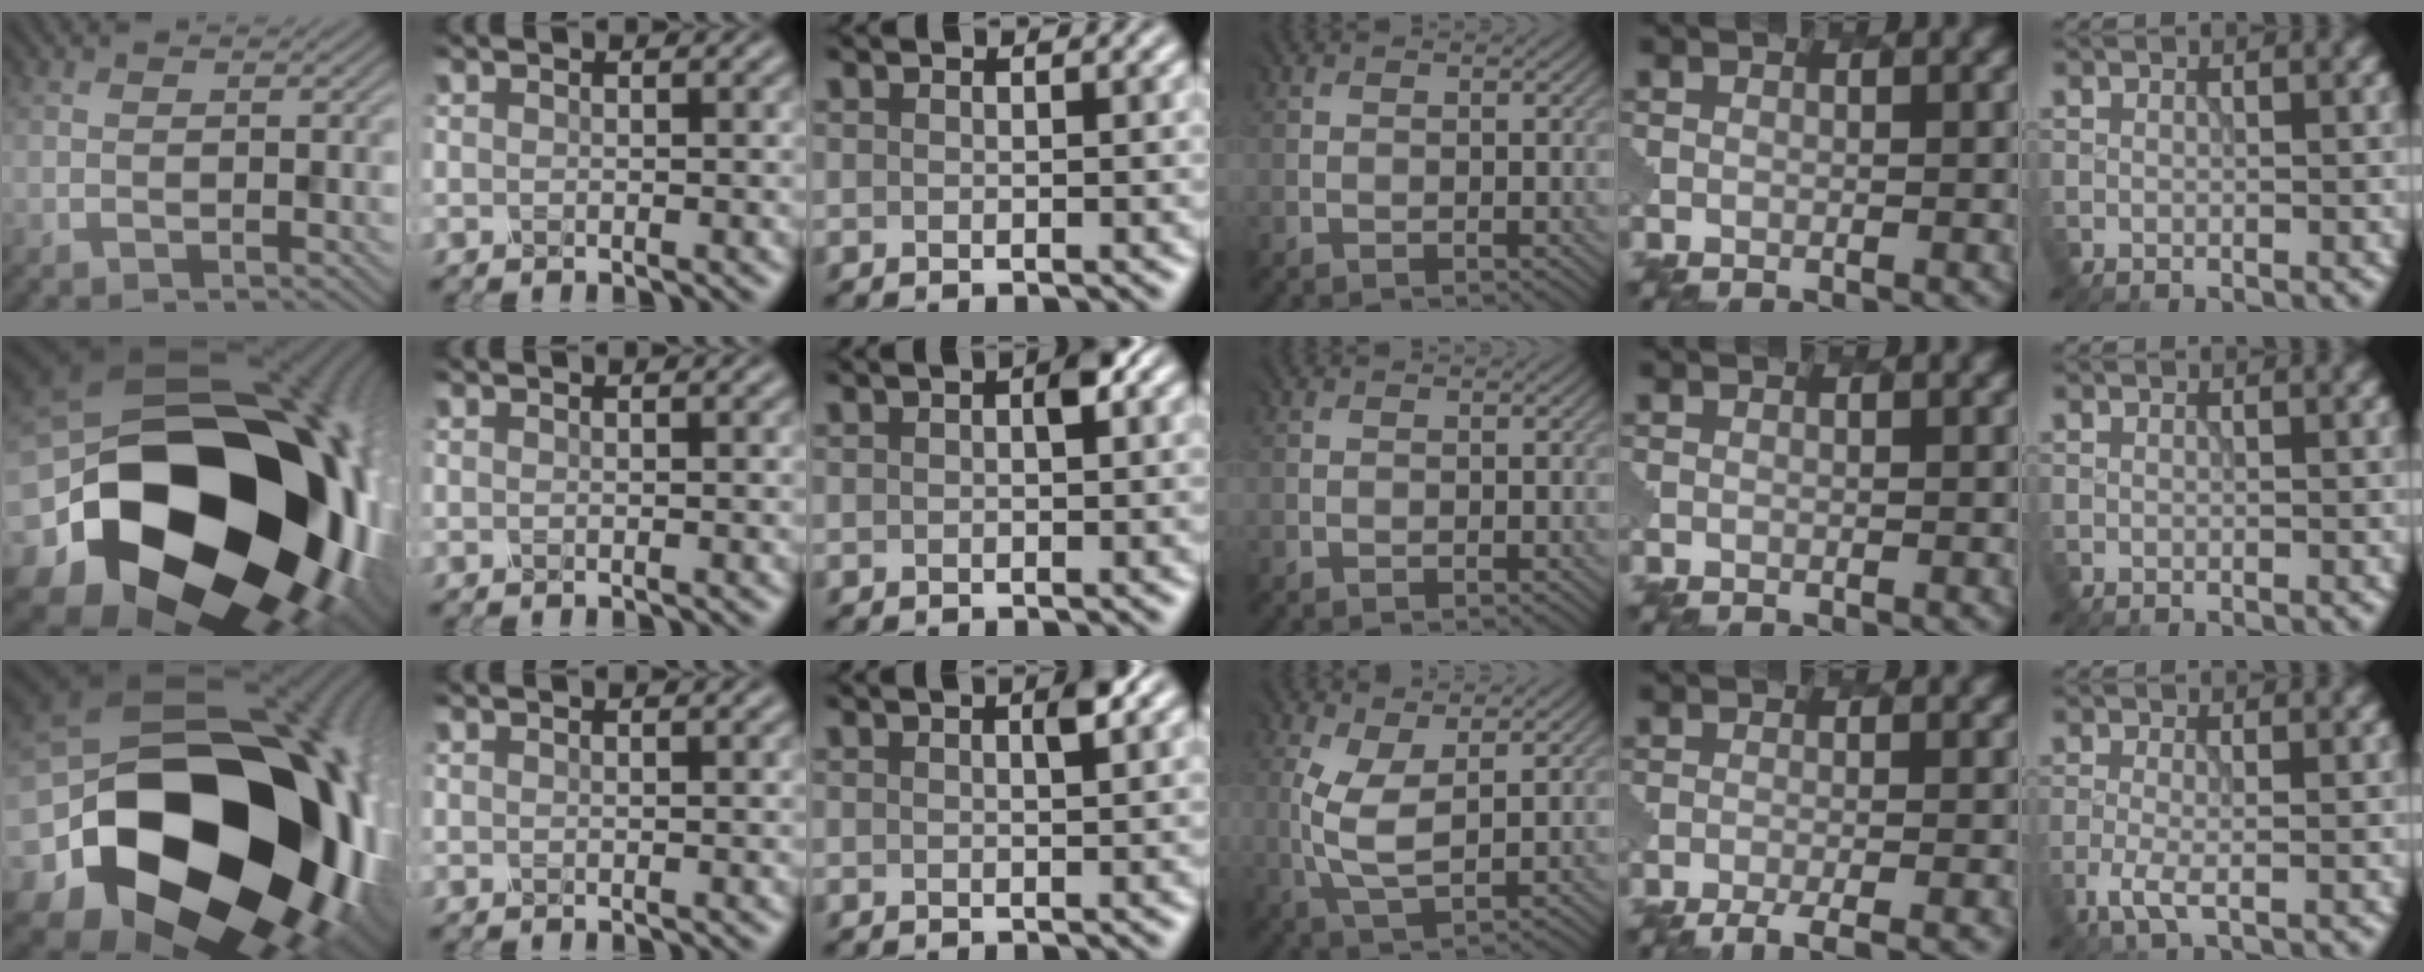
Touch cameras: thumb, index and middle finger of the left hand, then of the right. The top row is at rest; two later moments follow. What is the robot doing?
{"motion": "dispense", "object": "toothpaste"}